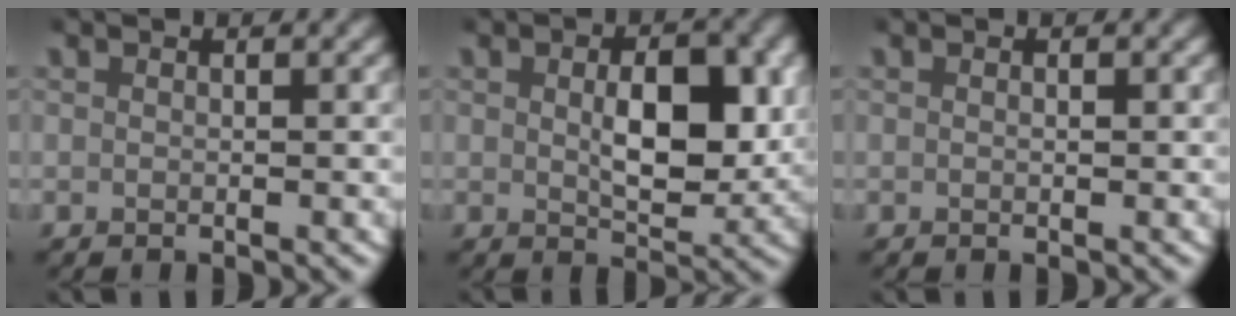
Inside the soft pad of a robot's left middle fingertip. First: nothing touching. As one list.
[{"total": 5.7, "force": [0.8, 3.1, 4.7], "torque": [-0.079, -0.014, 0.018]}, {"total": 0.0}]